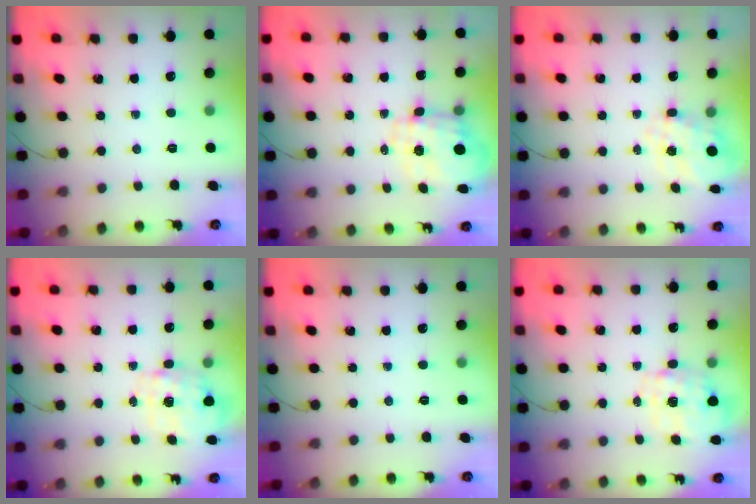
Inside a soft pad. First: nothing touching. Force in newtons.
{"total": 3.6, "press": 3.3, "slide": 1.5}
{"total": 8.0, "press": 8.0, "slide": 0.2}
{"total": 2.8, "press": 2.6, "slide": 0.9}
{"total": 0.0}
{"total": 2.8, "press": 2.6, "slide": 0.9}